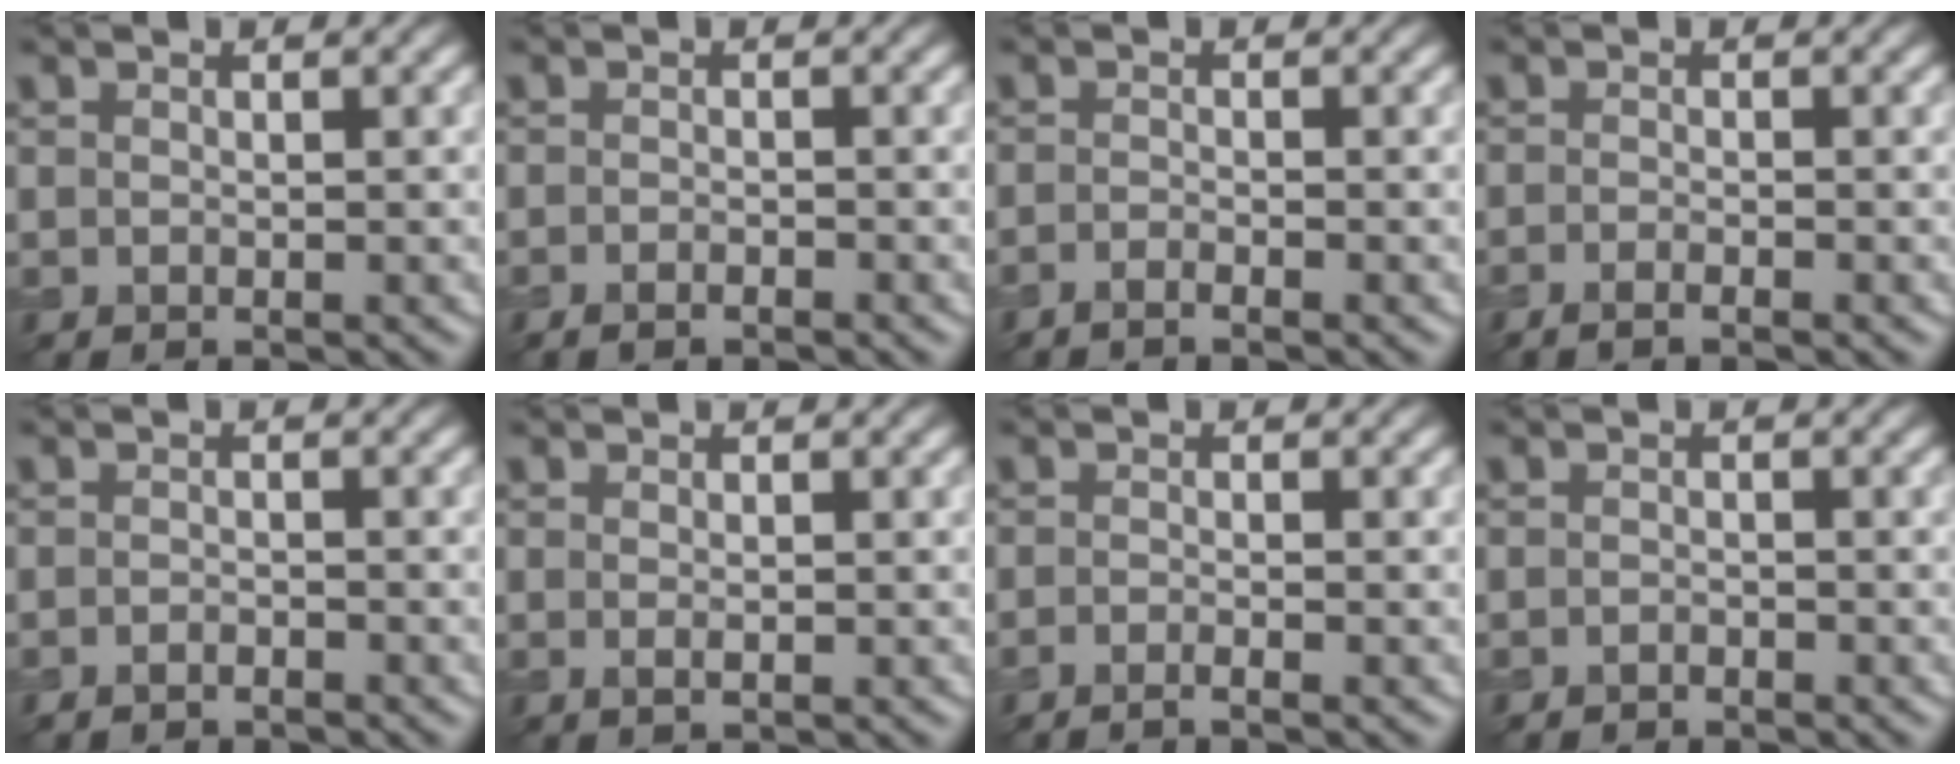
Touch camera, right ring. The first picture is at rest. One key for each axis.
{"total": 0.9, "fx": -0.8, "fy": 0.2, "fz": 0.2, "tx": -0.005, "ty": -0.003, "tz": -0.019}
{"total": 0.8, "fx": -0.8, "fy": -0.2, "fz": 0.1, "tx": -0.005, "ty": -0.004, "tz": -0.020}
{"total": 1.0, "fx": -0.9, "fy": -0.1, "fz": 0.5, "tx": -0.013, "ty": -0.005, "tz": -0.020}
{"total": 0.9, "fx": -0.9, "fy": 0.1, "fz": -0.1, "tx": 0.003, "ty": -0.003, "tz": -0.021}
{"total": 0.7, "fx": 0.2, "fy": 0.1, "fz": 0.6, "tx": -0.013, "ty": -0.005, "tz": 0.005}
{"total": 1.0, "fx": -0.9, "fy": -0.3, "fz": 0.3, "tx": -0.007, "ty": -0.005, "tz": -0.021}
{"total": 0.7, "fx": -0.7, "fy": 0.1, "fz": -0.3, "tx": 0.006, "ty": -0.001, "tz": -0.016}